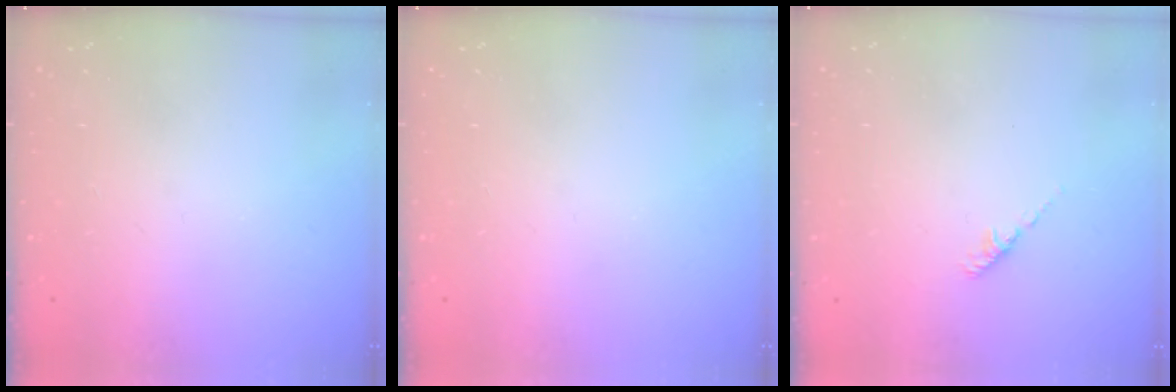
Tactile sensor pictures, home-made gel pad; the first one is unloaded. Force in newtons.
{"total": 0.0}
{"total": 2.2, "press": 2.1, "slide": 0.6}